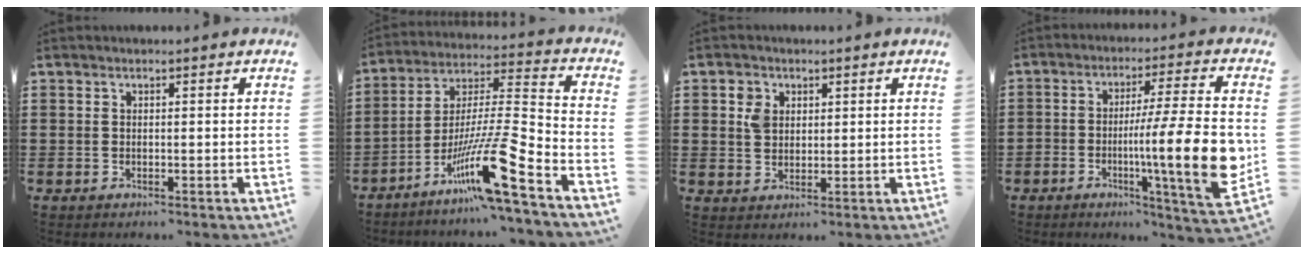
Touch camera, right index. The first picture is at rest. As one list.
[{"total": 14.4, "force": [-9.1, 0.5, 11.2], "torque": [-0.212, -0.006, -0.170]}, {"total": 3.1, "force": [1.3, 2.5, 1.4], "torque": [-0.037, 0.010, 0.023]}, {"total": 14.7, "force": [-2.6, 1.3, 14.4], "torque": [-0.223, -0.021, -0.050]}]